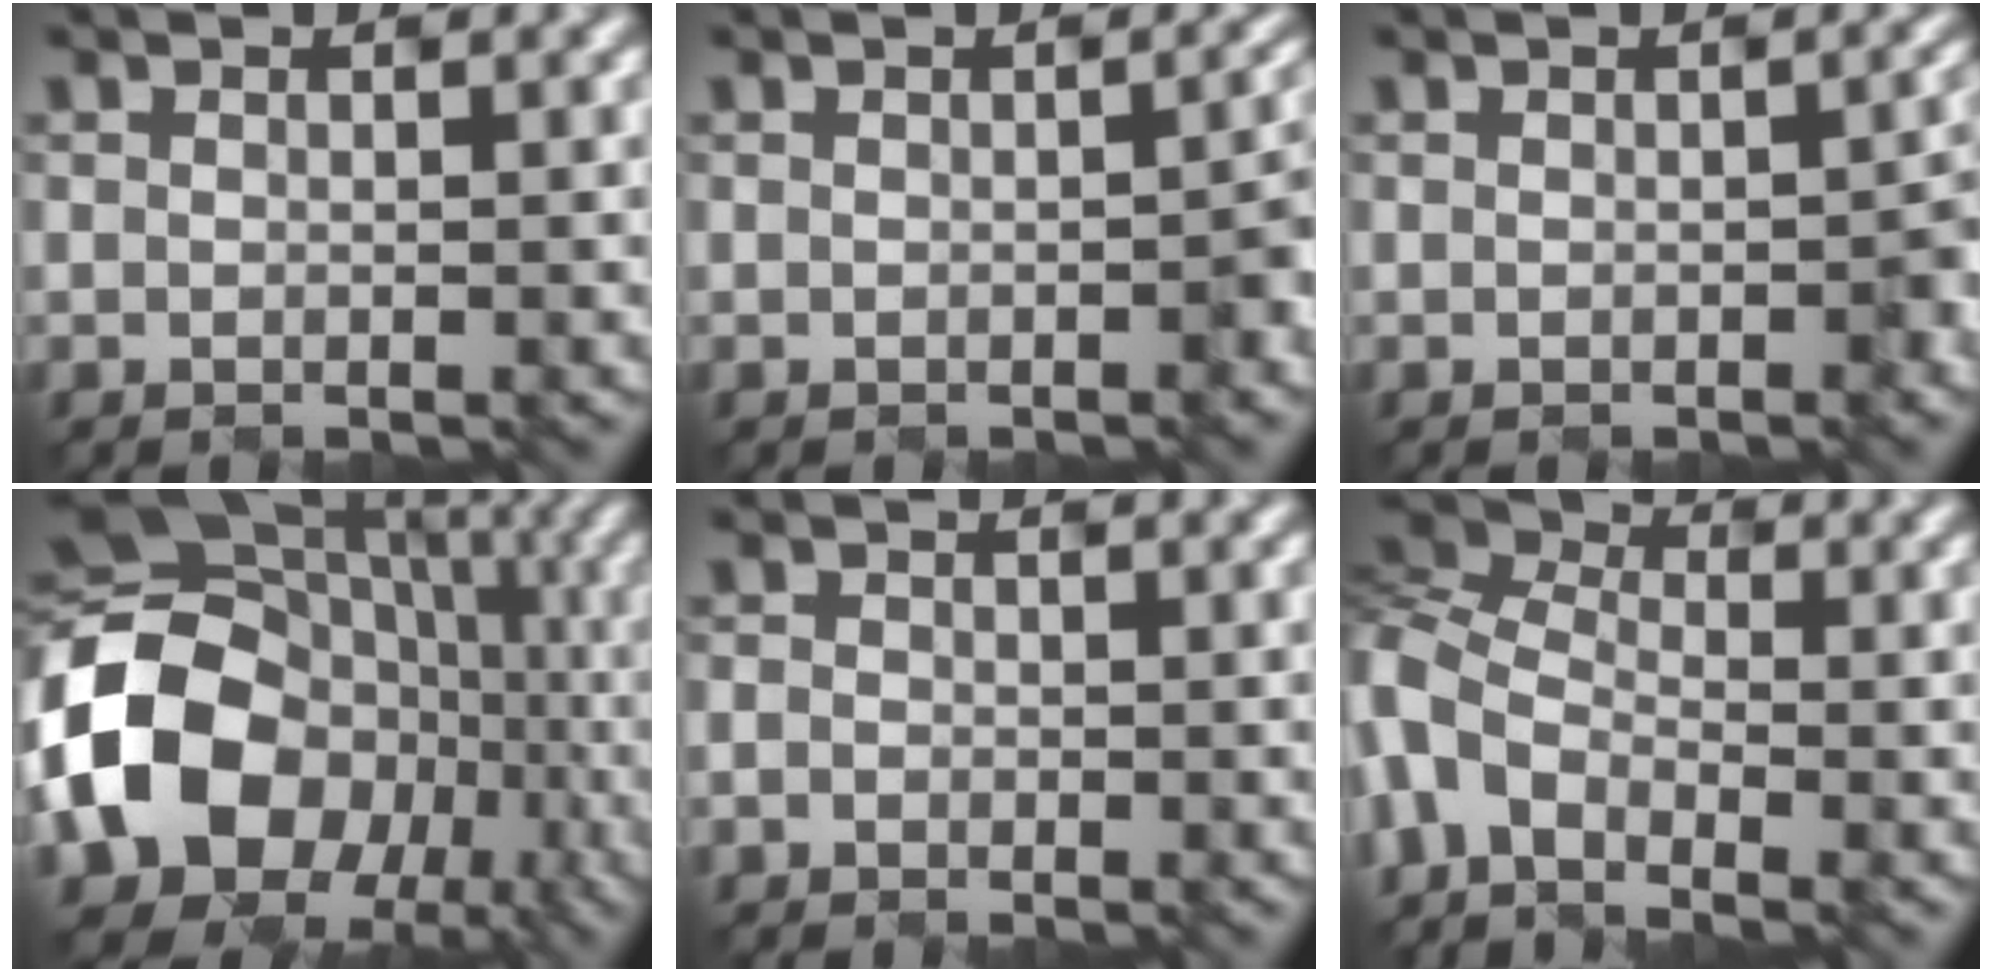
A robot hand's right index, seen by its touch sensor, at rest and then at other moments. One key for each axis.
{"total": 2.9, "fx": -0.6, "fy": 1.1, "fz": 2.7, "tx": -0.017, "ty": 0.014, "tz": 0.004}
{"total": 2.0, "fx": -0.5, "fy": 0.6, "fz": 1.8, "tx": -0.025, "ty": 0.009, "tz": 0.002}
{"total": 17.4, "fx": -4.6, "fy": 14.1, "fz": 9.0, "tx": -0.207, "ty": -0.009, "tz": -0.075}
{"total": 1.2, "fx": -1.1, "fy": 0.4, "fz": -0.1, "tx": -0.003, "ty": 0.002, "tz": -0.011}
{"total": 7.5, "fx": -3.4, "fy": 4.3, "fz": 5.1, "tx": -0.140, "ty": 0.004, "tz": -0.069}